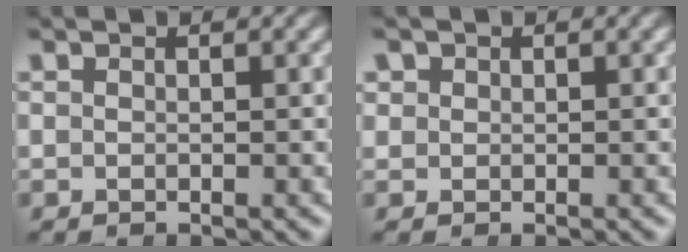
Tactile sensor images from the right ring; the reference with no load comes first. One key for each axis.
{"total": 1.4, "fx": 0.6, "fy": 1.2, "fz": 0.2, "tx": -0.005, "ty": -0.005, "tz": 0.018}